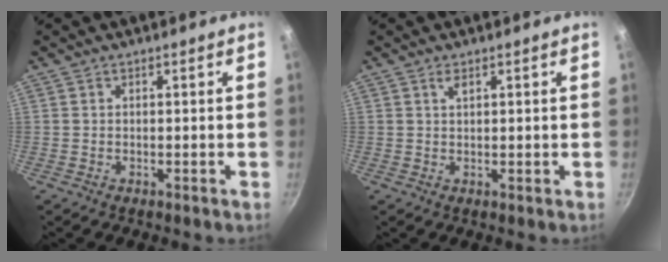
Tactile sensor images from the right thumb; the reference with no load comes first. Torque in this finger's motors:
{"motor_torque": [-0.03, 0.18, -0.01, 0.25, 0.09]}